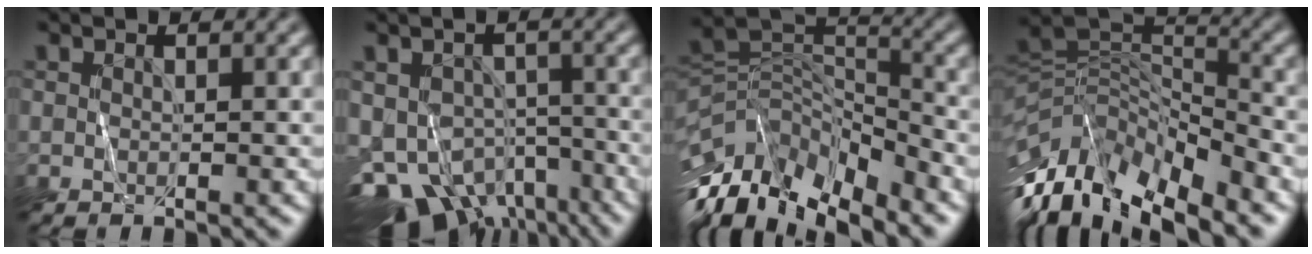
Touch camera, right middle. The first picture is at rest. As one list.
[{"total": 10.1, "force": [-6.2, 6.1, 5.2], "torque": [-0.094, -0.025, -0.079]}, {"total": 11.8, "force": [-8.0, 5.1, 7.0], "torque": [-0.156, 0.007, -0.137]}, {"total": 11.0, "force": [-6.4, 4.9, 7.5], "torque": [-0.158, 0.010, -0.115]}]